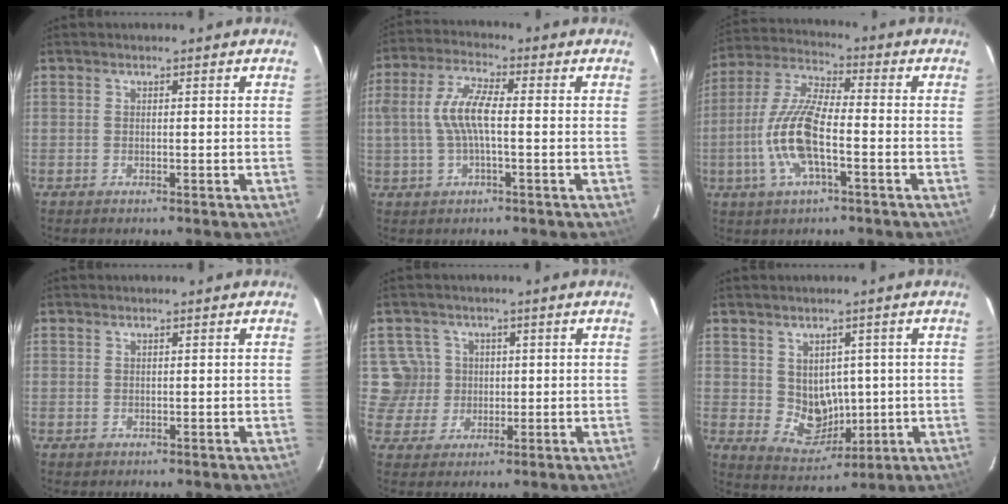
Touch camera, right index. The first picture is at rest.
{"total": 8.3, "force": [-0.5, 2.7, 7.9], "torque": [-0.162, 0.010, -0.007]}
{"total": 13.0, "force": [-3.6, 4.1, 11.8], "torque": [-0.253, 0.001, -0.076]}
{"total": 0.9, "force": [0.3, 0.8, 0.1], "torque": [0.006, 0.005, 0.003]}
{"total": 5.6, "force": [0.9, 5.6, 0.2], "torque": [-0.002, 0.015, 0.018]}
{"total": 7.3, "force": [0.8, 6.5, 3.2], "torque": [-0.061, -0.001, 0.036]}